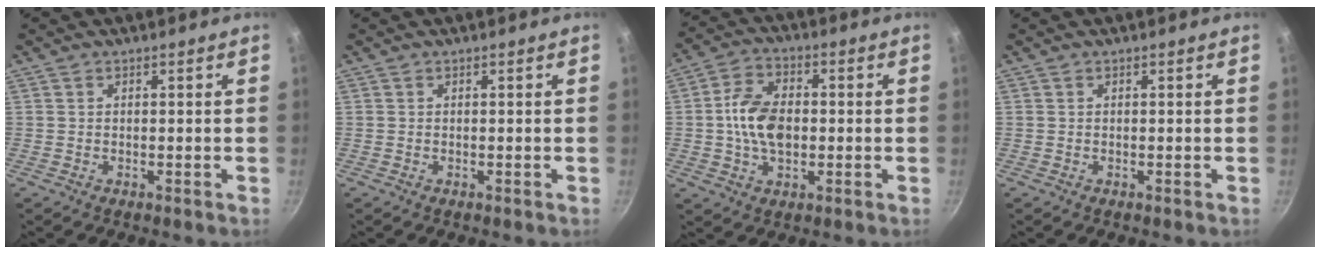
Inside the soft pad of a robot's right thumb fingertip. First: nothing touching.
{"total": 0.0}
{"total": 10.2, "force": [-0.2, 6.7, 7.8], "torque": [-0.129, 0.016, -0.011]}
{"total": 0.0}